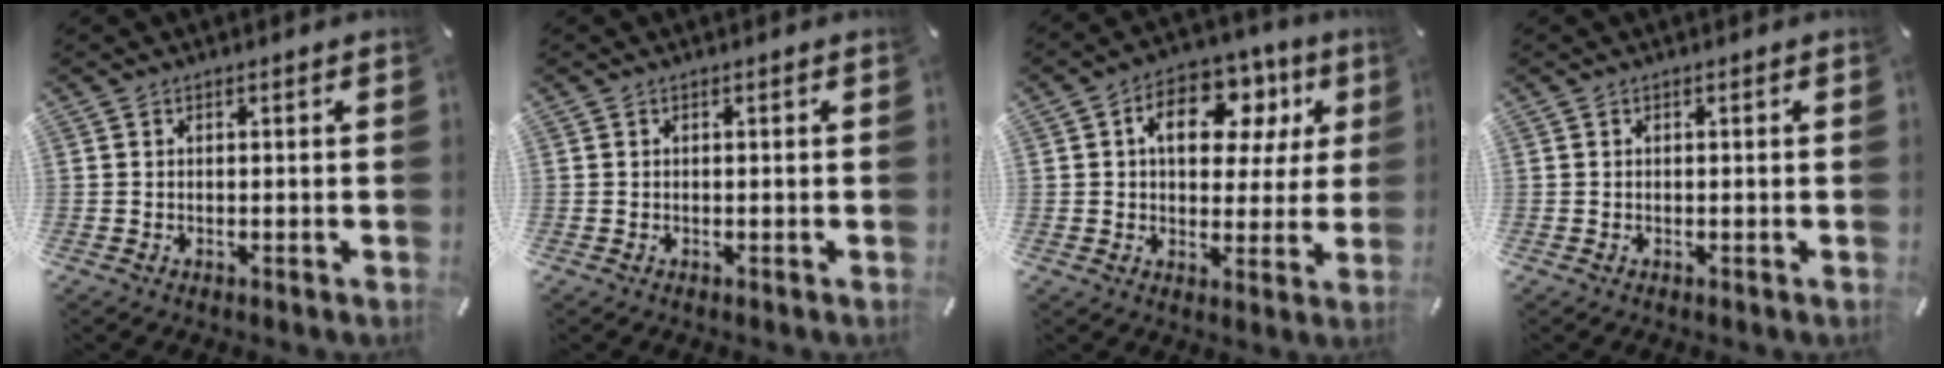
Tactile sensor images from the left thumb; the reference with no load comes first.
{"total": 0.0}
{"total": 13.6, "force": [3.8, 9.4, 9.0], "torque": [-0.128, -0.003, 0.065]}
{"total": 0.0}